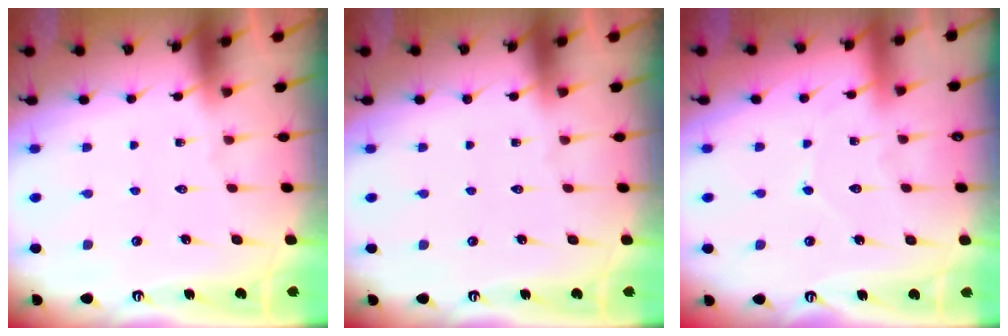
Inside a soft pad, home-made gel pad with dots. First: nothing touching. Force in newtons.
{"total": 0.0}
{"total": 5.5, "press": 5.5, "slide": 0.3}